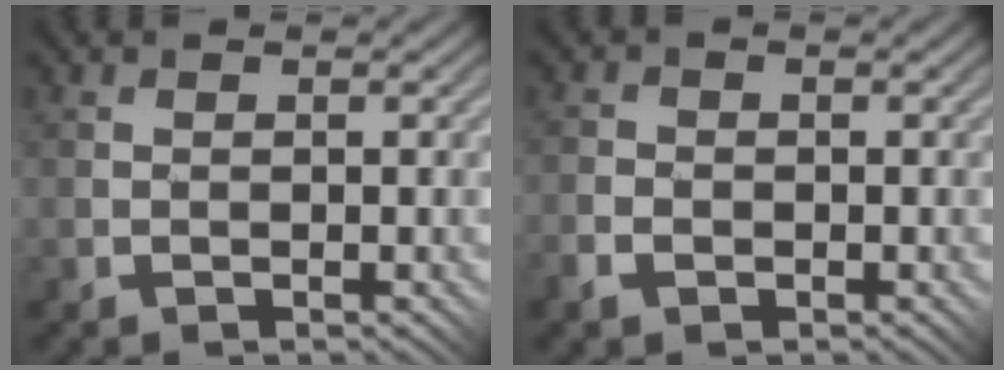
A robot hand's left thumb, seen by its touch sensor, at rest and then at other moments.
{"total": 2.4, "force": [-1.3, 1.7, 0.9], "torque": [-0.020, -0.002, -0.031]}